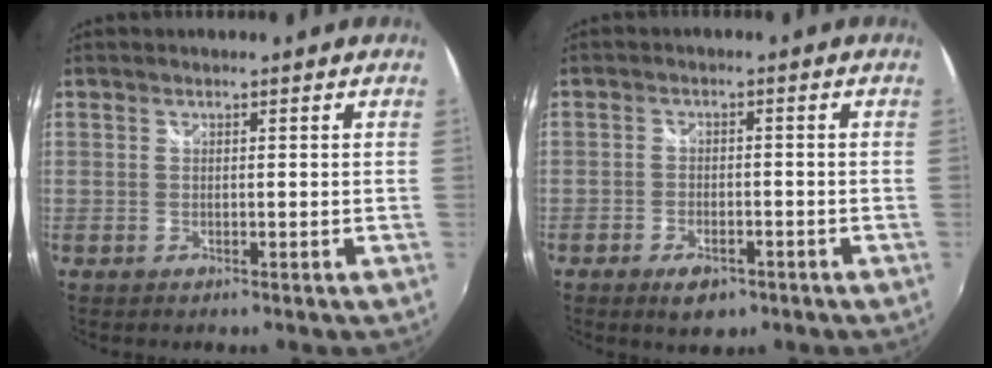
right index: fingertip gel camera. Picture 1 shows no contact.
{"total": 5.4, "force": [-3.4, 2.8, 3.0], "torque": [-0.073, -0.005, -0.053]}